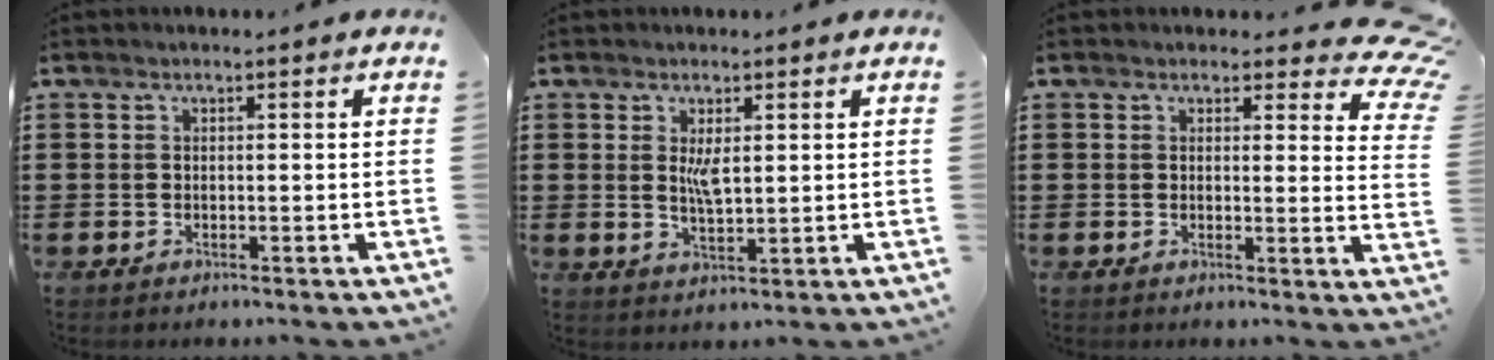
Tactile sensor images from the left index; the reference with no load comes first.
{"total": 3.1, "force": [1.0, 1.0, 2.8], "torque": [-0.058, 0.005, 0.015]}
{"total": 3.9, "force": [2.9, 1.6, 2.0], "torque": [-0.030, -0.013, 0.049]}